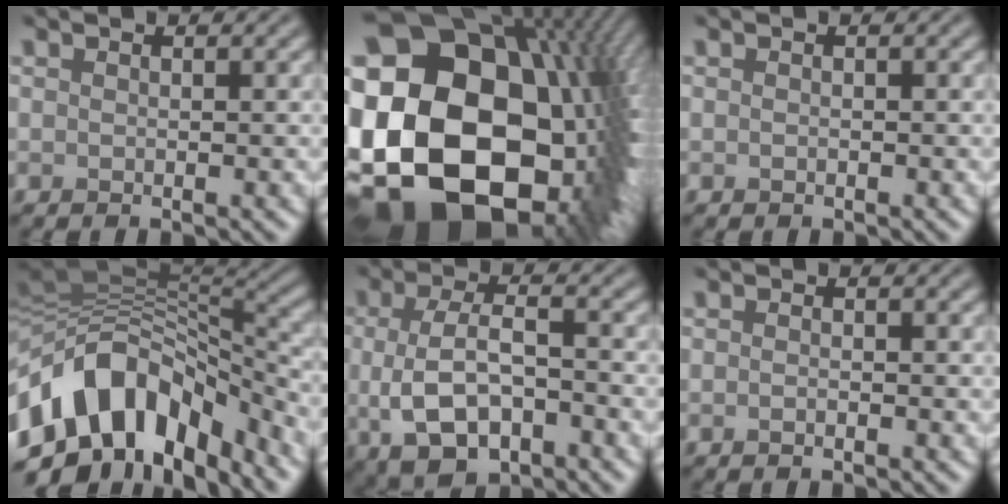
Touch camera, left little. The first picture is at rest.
{"total": 25.7, "force": [-1.1, 19.9, 16.2], "torque": [-0.318, -0.044, -0.041]}
{"total": 0.0}
{"total": 14.2, "force": [-6.1, 8.9, 9.3], "torque": [-0.179, 0.013, -0.097]}
{"total": 6.7, "force": [-1.3, 3.4, 5.5], "torque": [-0.107, -0.006, -0.027]}
{"total": 0.7, "force": [-0.3, 0.2, 0.6], "torque": [-0.010, -0.002, -0.007]}